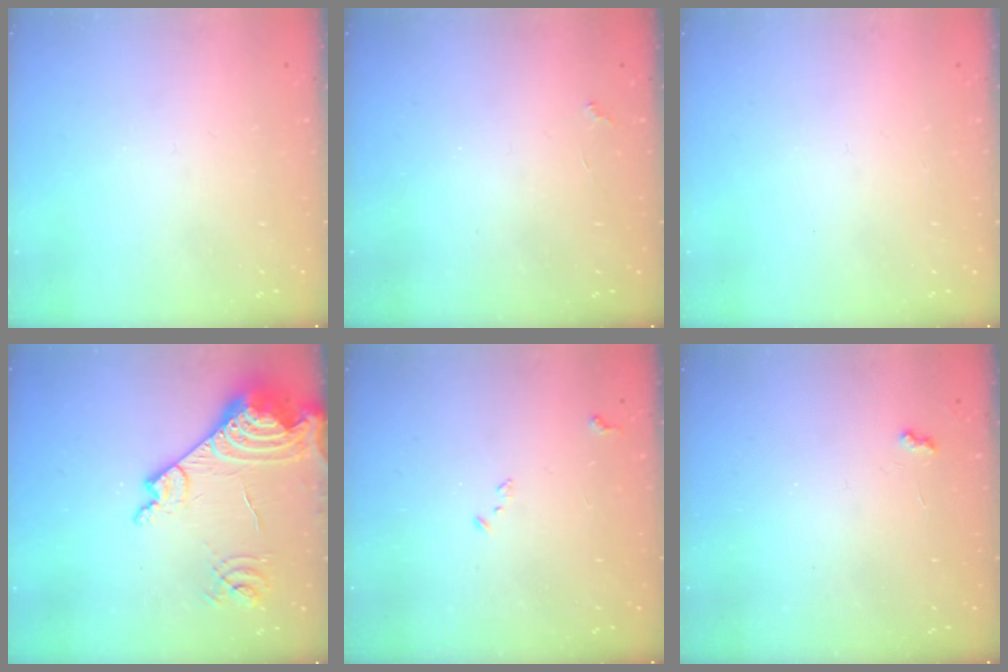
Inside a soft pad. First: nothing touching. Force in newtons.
{"total": 2.0, "press": 1.9, "slide": 0.4}
{"total": 0.0}
{"total": 19.4, "press": 19.2, "slide": 2.3}
{"total": 8.2, "press": 8.2, "slide": 0.9}
{"total": 3.0, "press": 3.0, "slide": 0.4}